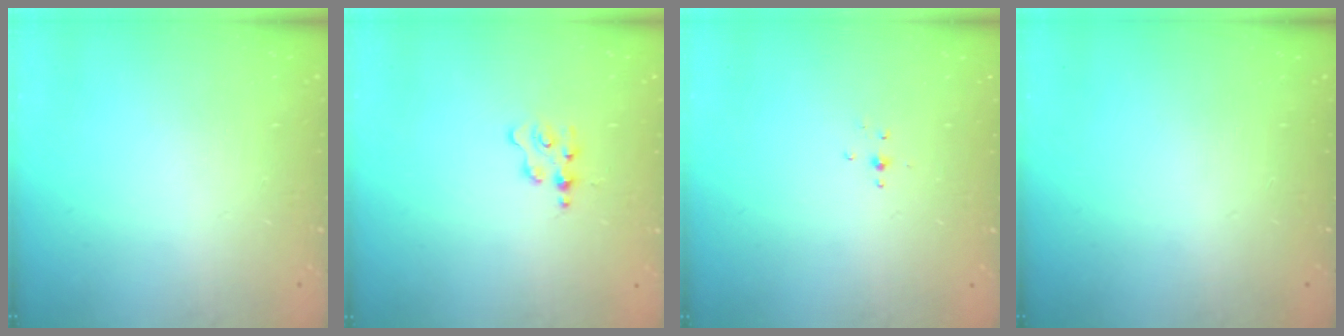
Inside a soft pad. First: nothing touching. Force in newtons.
{"total": 1.9, "press": 1.9, "slide": 0.2}
{"total": 2.1, "press": 1.9, "slide": 0.8}
{"total": 0.0}